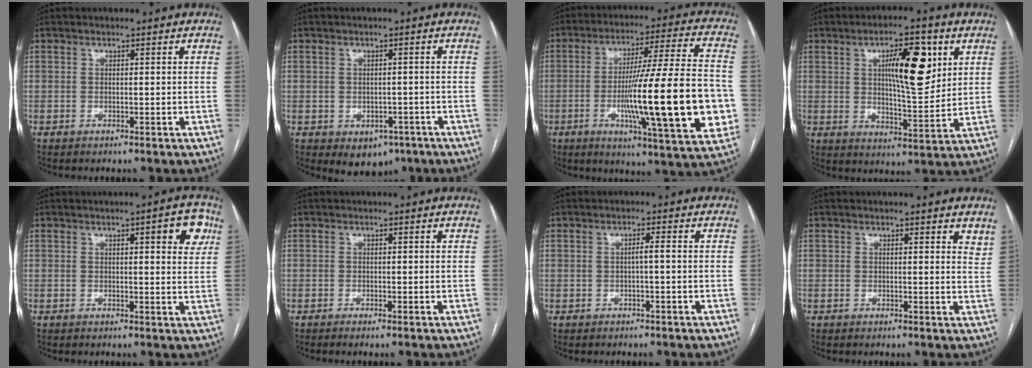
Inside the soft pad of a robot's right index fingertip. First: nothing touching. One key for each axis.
{"total": 4.9, "fx": -2.4, "fy": 3.7, "fz": 2.2, "tx": -0.017, "ty": 0.002, "tz": -0.019}
{"total": 23.6, "fx": -4.5, "fy": 1.6, "fz": 23.1, "tx": -0.318, "ty": -0.004, "tz": -0.068}
{"total": 11.7, "fx": 4.1, "fy": 3.1, "fz": 10.5, "tx": -0.166, "ty": 0.005, "tz": 0.068}
{"total": 5.3, "fx": 2.3, "fy": 1.2, "fz": 4.7, "tx": -0.050, "ty": 0.001, "tz": 0.023}
{"total": 0.7, "fx": -0.4, "fy": -0.1, "fz": 0.5, "tx": -0.010, "ty": -0.001, "tz": -0.008}
{"total": 1.4, "fx": -0.2, "fy": -0.1, "fz": 1.4, "tx": -0.021, "ty": 0.003, "tz": -0.003}
{"total": 3.7, "fx": 3.2, "fy": 1.1, "fz": 1.5, "tx": -0.010, "ty": -0.008, "tz": 0.023}